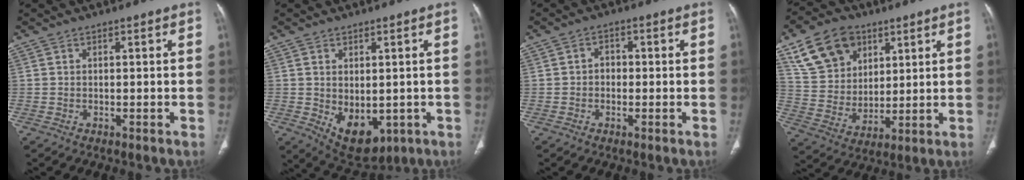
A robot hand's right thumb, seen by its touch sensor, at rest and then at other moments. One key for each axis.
{"total": 9.0, "fx": -1.6, "fy": 5.5, "fz": 6.9, "tx": -0.087, "ty": -0.009, "tz": 0.002}
{"total": 2.5, "fx": -0.3, "fy": 2.1, "fz": 1.3, "tx": -0.006, "ty": 0.010, "tz": -0.010}
{"total": 14.9, "fx": 7.7, "fy": 10.6, "fz": 7.0, "tx": -0.101, "ty": -0.022, "tz": 0.150}